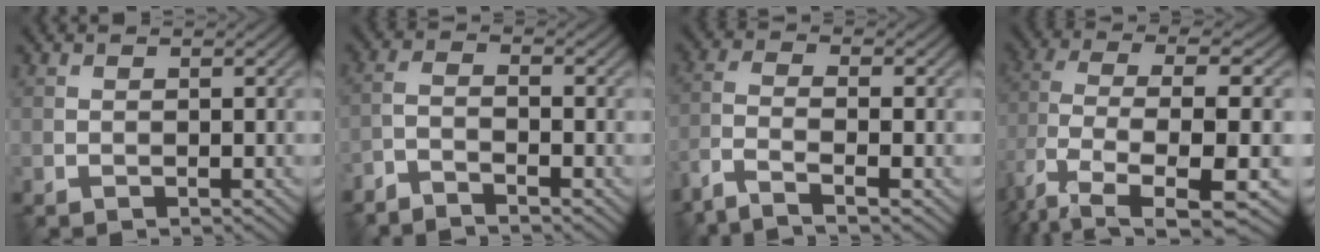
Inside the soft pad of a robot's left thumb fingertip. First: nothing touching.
{"total": 3.0, "force": [-2.6, 0.3, 1.4], "torque": [-0.025, 0.000, -0.063]}
{"total": 4.9, "force": [-3.3, 0.9, 3.5], "torque": [-0.066, -0.003, -0.080]}
{"total": 9.4, "force": [-1.4, 3.8, 8.5], "torque": [-0.186, -0.009, -0.026]}